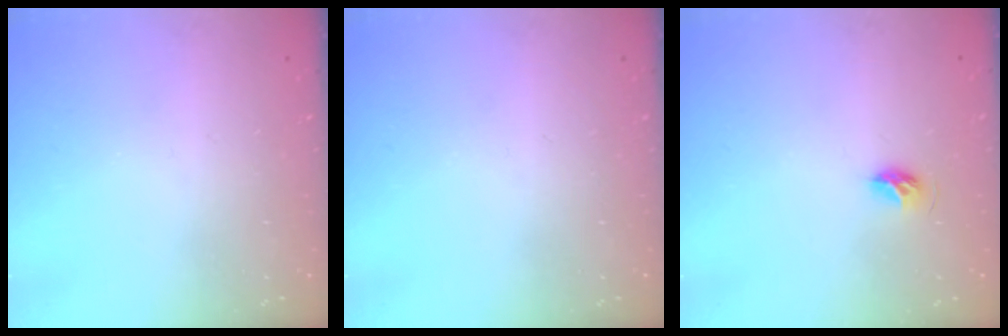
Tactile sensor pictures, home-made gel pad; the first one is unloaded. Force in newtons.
{"total": 0.0}
{"total": 5.3, "press": 5.2, "slide": 0.9}